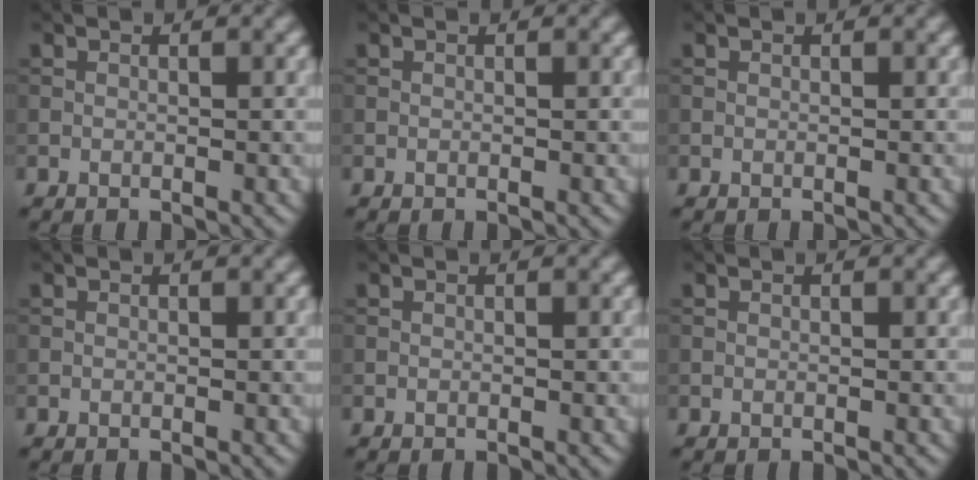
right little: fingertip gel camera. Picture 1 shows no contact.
{"total": 0.0}
{"total": 0.0}
{"total": 0.0}
{"total": 0.0}
{"total": 0.0}